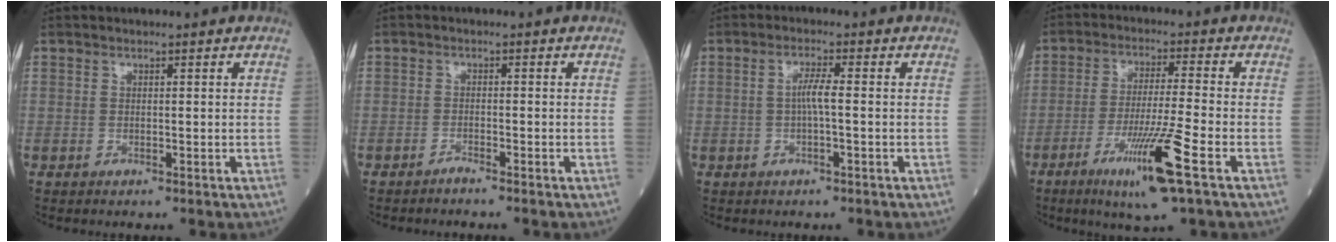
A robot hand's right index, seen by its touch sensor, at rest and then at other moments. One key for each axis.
{"total": 1.2, "fx": -1.2, "fy": -0.2, "fz": 0.2, "tx": -0.004, "ty": 0.000, "tz": -0.022}
{"total": 2.6, "fx": -0.3, "fy": 0.0, "fz": 2.6, "tx": -0.049, "ty": 0.004, "tz": -0.006}
{"total": 10.8, "fx": -5.2, "fy": -0.9, "fz": 9.4, "tx": -0.176, "ty": -0.025, "tz": -0.095}